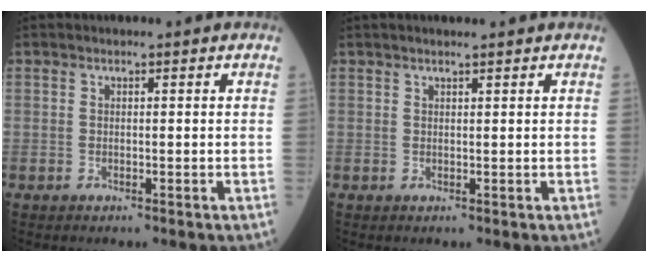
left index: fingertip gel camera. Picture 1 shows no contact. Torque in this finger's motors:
{"motor_torque": [0.87, -1.27, 0.09, 0.02]}